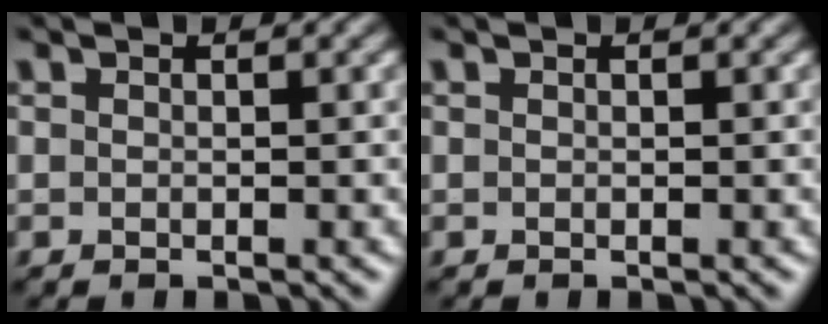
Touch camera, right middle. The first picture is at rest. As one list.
[{"total": 0.0}]